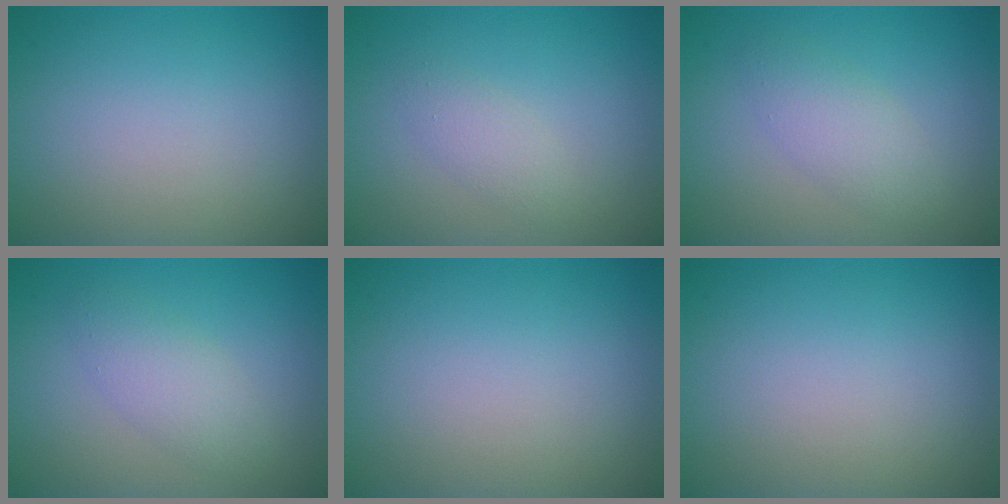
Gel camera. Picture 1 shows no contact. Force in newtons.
{"total": 1.6, "press": 1.6, "slide": 0.1}
{"total": 2.7, "press": 2.7, "slide": 0.2}
{"total": 2.7, "press": 2.7, "slide": 0.2}
{"total": 0.0}
{"total": 0.0}